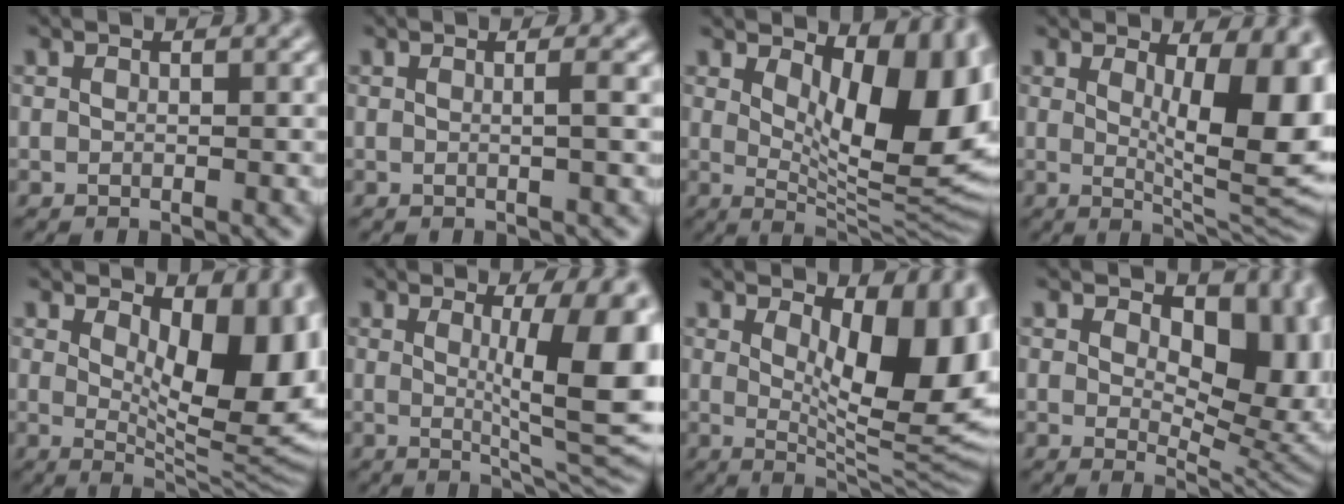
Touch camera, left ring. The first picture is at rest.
{"total": 1.4, "force": [0.0, 0.4, 1.3], "torque": [-0.015, 0.003, -0.005]}
{"total": 12.3, "force": [3.3, 5.1, 10.6], "torque": [-0.134, -0.011, 0.060]}
{"total": 10.9, "force": [2.1, 3.6, 10.1], "torque": [-0.104, -0.014, 0.034]}
{"total": 11.0, "force": [2.7, 4.9, 9.4], "torque": [-0.111, -0.013, 0.049]}
{"total": 9.9, "force": [1.6, 2.3, 9.5], "torque": [-0.123, -0.013, 0.030]}
{"total": 10.9, "force": [2.7, 4.3, 9.7], "torque": [-0.119, -0.013, 0.048]}
{"total": 11.1, "force": [2.7, 6.1, 8.8], "torque": [-0.115, -0.015, 0.047]}